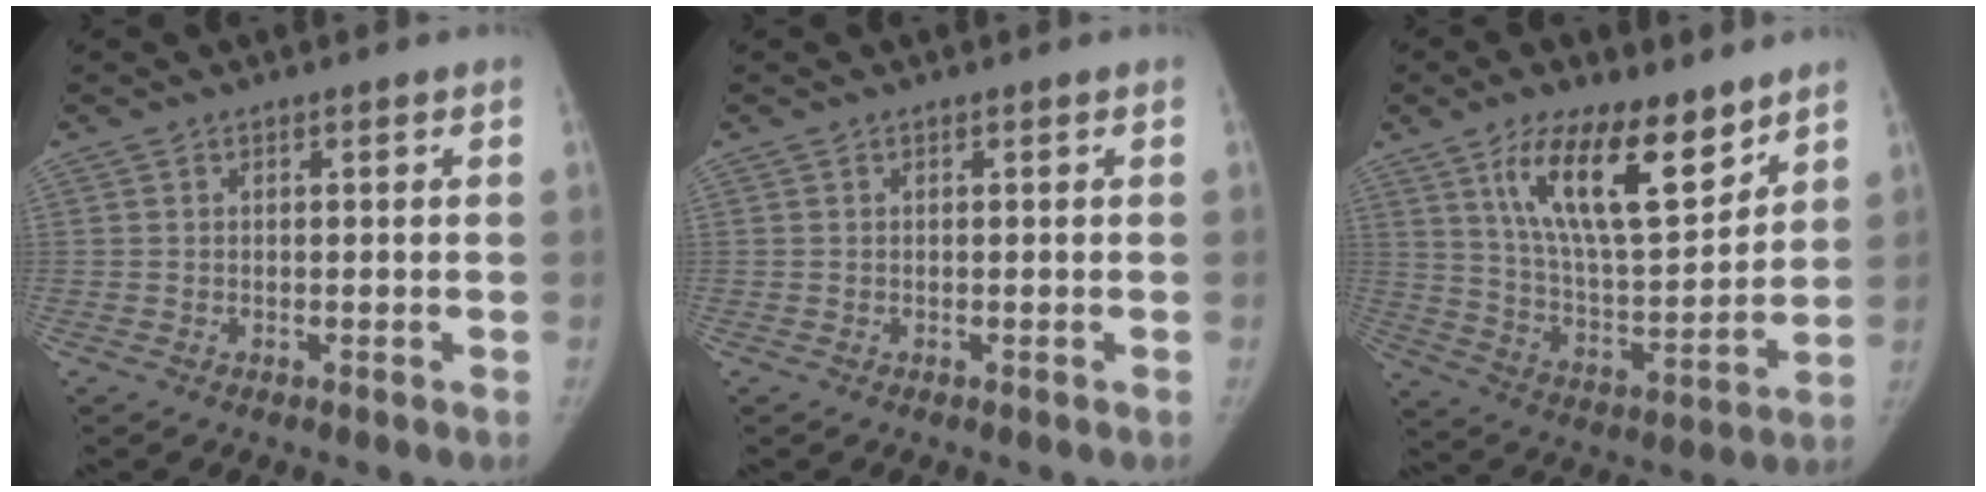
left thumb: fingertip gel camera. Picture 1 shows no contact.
{"total": 0.0}
{"total": 18.1, "force": [10.8, 6.5, 13.0], "torque": [-0.185, -0.063, 0.201]}